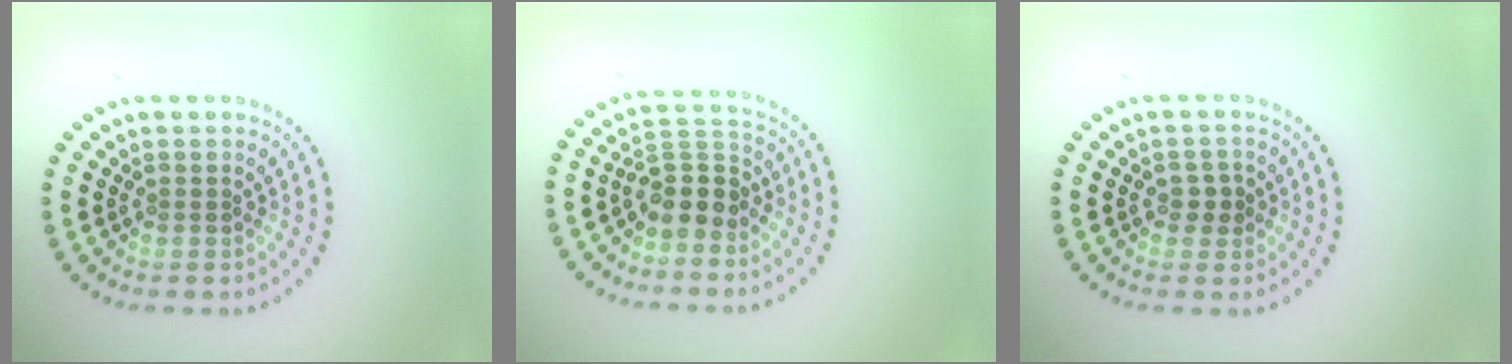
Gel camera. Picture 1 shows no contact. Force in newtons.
{"total": 3.7, "press": 3.3, "slide": 1.7}
{"total": 1.6, "press": 1.5, "slide": 0.4}